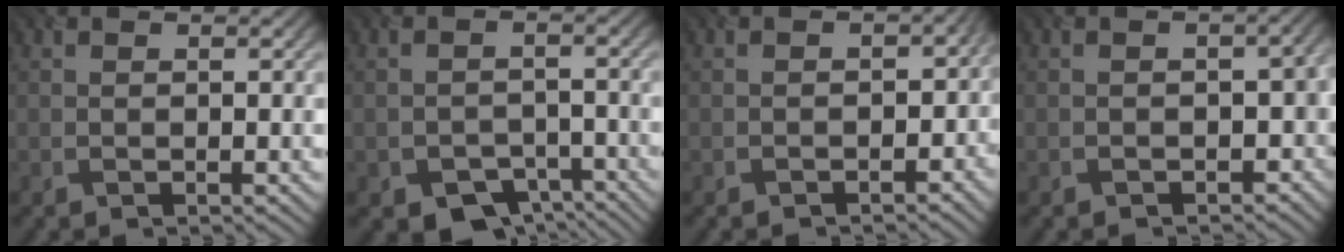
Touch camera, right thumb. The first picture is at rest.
{"total": 5.5, "force": [-3.8, 3.2, 2.3], "torque": [-0.034, -0.013, -0.058]}
{"total": 2.6, "force": [-1.4, 1.9, 1.2], "torque": [-0.004, -0.006, -0.018]}
{"total": 4.0, "force": [-1.6, 2.9, 2.3], "torque": [-0.024, -0.015, -0.020]}